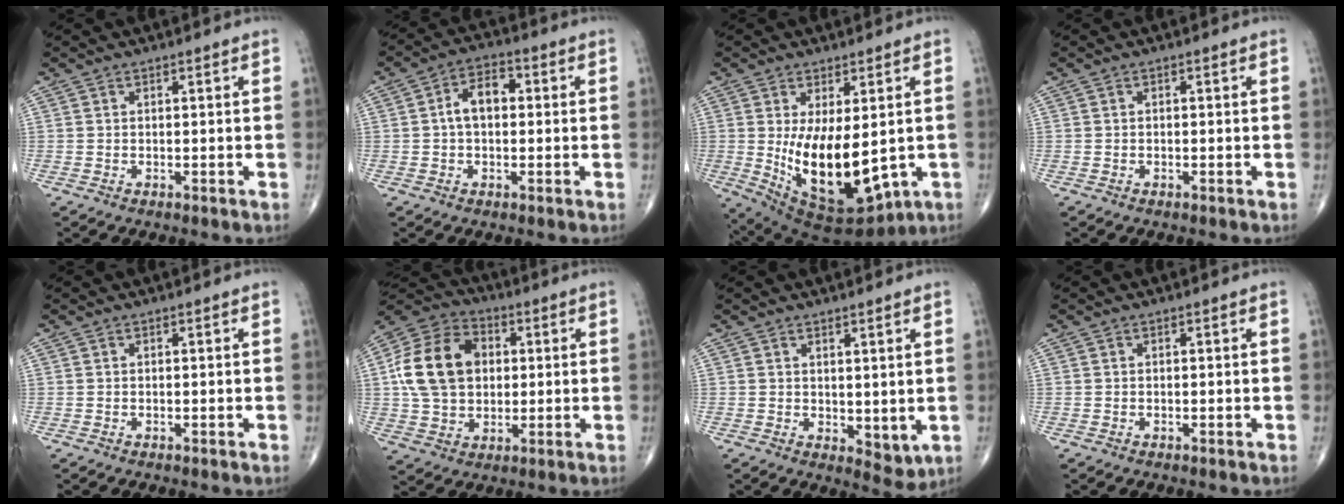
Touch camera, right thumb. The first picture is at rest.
{"total": 6.5, "force": [0.4, 4.1, 5.0], "torque": [-0.078, 0.023, -0.002]}
{"total": 16.2, "force": [-0.9, 7.9, 14.1], "torque": [-0.227, -0.025, 0.017]}
{"total": 0.0}
{"total": 0.0}
{"total": 16.8, "force": [2.2, 12.6, 10.9], "torque": [-0.184, 0.017, 0.036]}
{"total": 4.7, "force": [0.9, 2.6, 3.9], "torque": [-0.042, -0.019, 0.024]}
{"total": 0.0}